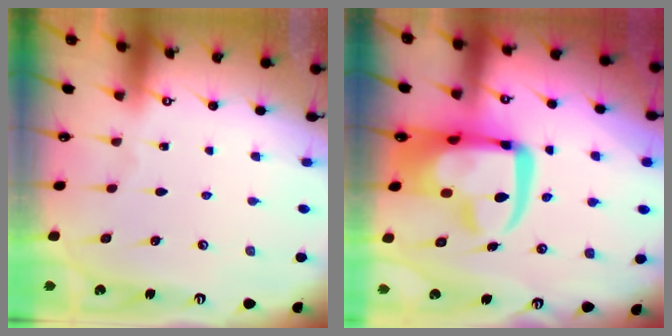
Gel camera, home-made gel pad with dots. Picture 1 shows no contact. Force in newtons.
{"total": 18.7, "press": 18.4, "slide": 2.8}